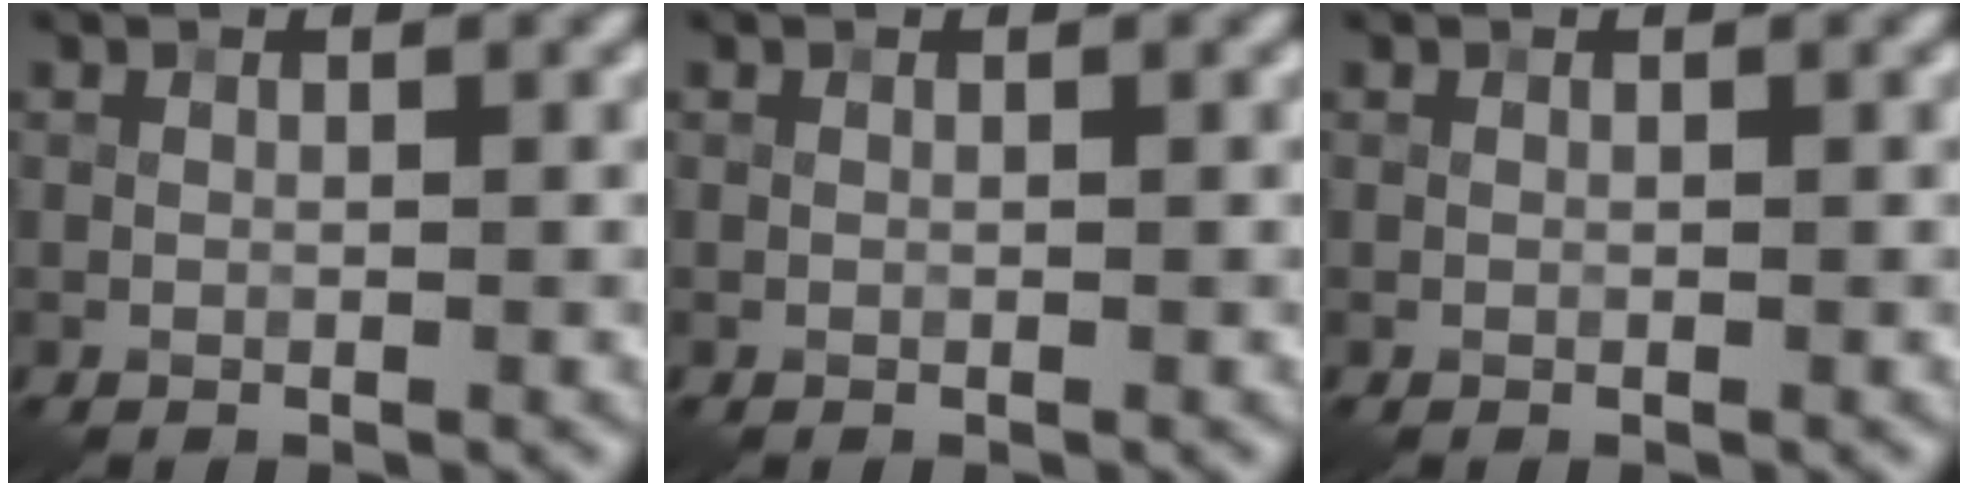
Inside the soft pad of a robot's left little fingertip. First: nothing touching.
{"total": 0.0}
{"total": 0.0}